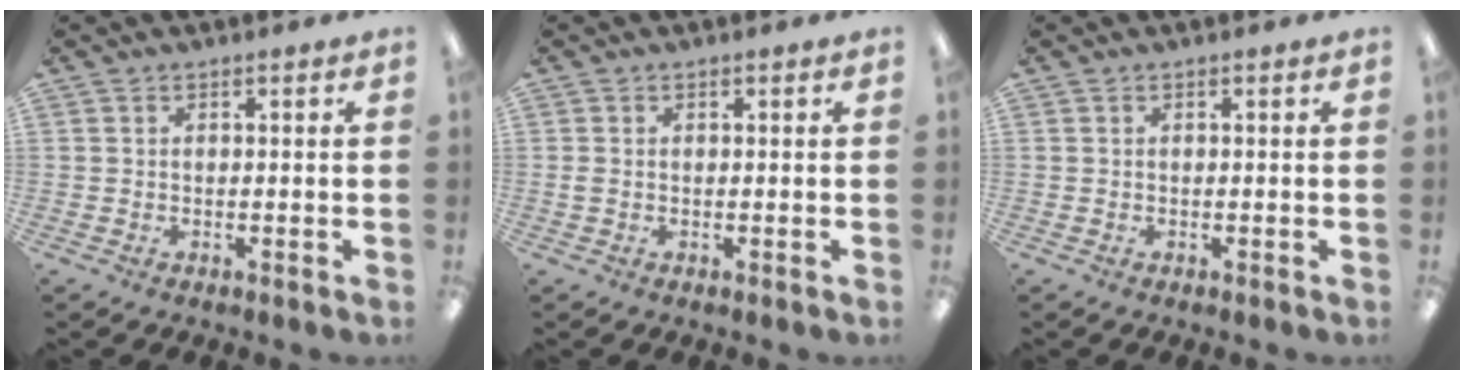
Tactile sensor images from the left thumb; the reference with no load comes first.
{"total": 0.9, "force": [0.0, 0.7, 0.6], "torque": [-0.012, 0.002, -0.001]}
{"total": 0.0}